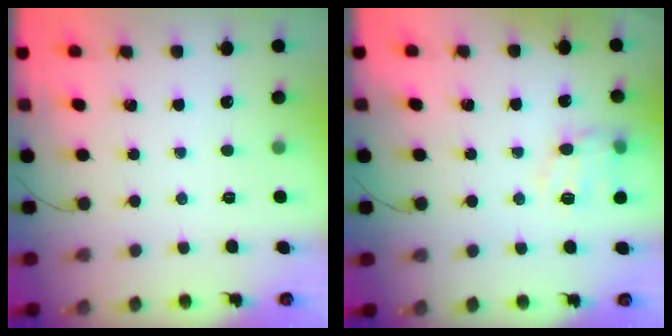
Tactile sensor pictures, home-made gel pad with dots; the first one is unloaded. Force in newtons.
{"total": 9.4, "press": 9.3, "slide": 0.6}